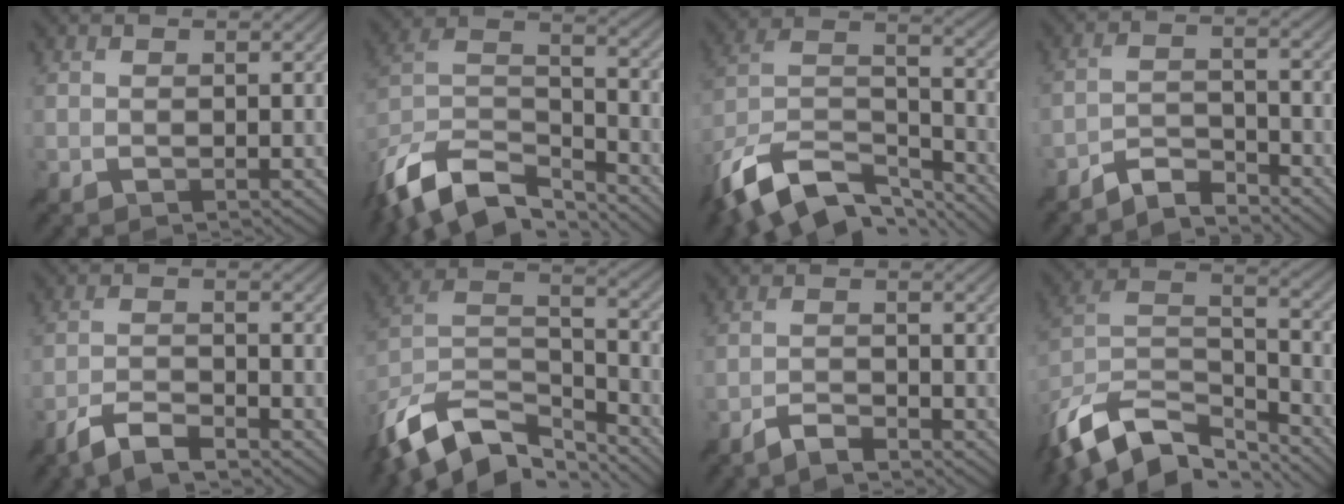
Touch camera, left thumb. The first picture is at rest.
{"total": 14.5, "force": [-11.1, 5.8, 7.4], "torque": [-0.189, -0.009, -0.200]}
{"total": 15.5, "force": [-11.1, 6.8, 8.3], "torque": [-0.211, -0.011, -0.196]}
{"total": 4.4, "force": [-4.1, 0.9, 1.4], "torque": [-0.025, 0.003, -0.085]}
{"total": 5.1, "force": [-4.0, 1.2, 2.9], "torque": [-0.060, -0.001, -0.081]}
{"total": 14.9, "force": [-10.6, 6.9, 7.9], "torque": [-0.209, -0.011, -0.180]}
{"total": 2.7, "force": [-2.3, 0.5, 1.3], "torque": [-0.026, 0.001, -0.051]}
{"total": 15.0, "force": [-10.7, 6.9, 8.0], "torque": [-0.212, -0.012, -0.180]}